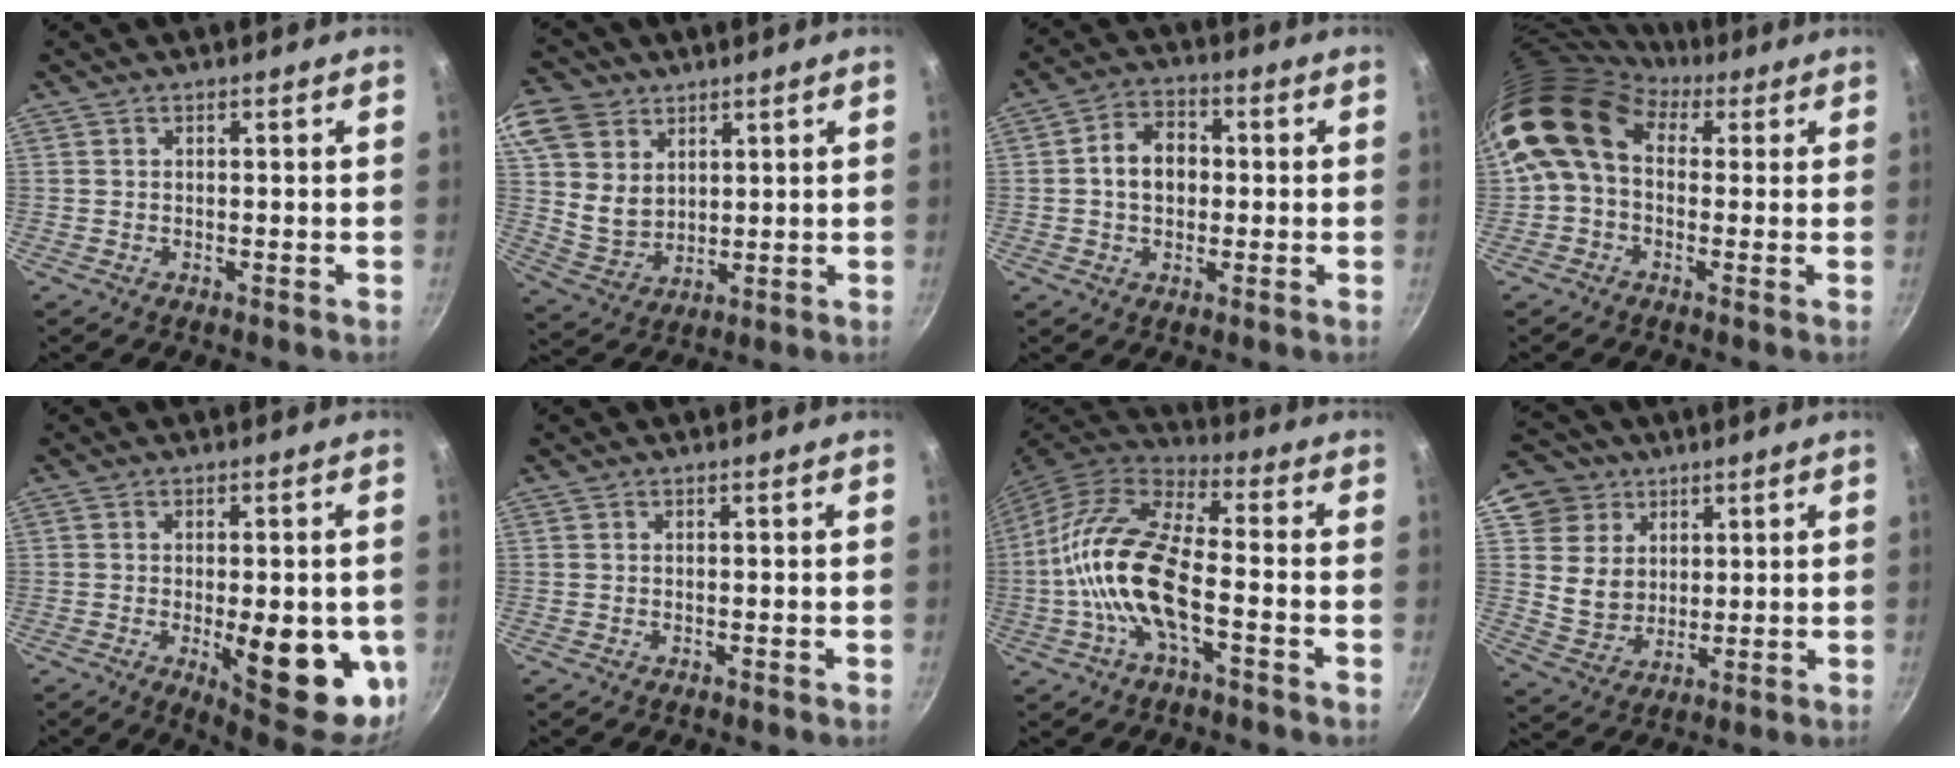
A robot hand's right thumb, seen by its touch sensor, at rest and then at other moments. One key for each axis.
{"total": 14.7, "fx": 7.1, "fy": 11.2, "fz": 6.4, "tx": -0.122, "ty": -0.013, "tz": 0.145}
{"total": 7.9, "fx": 0.2, "fy": 5.9, "fz": 5.2, "tx": -0.063, "ty": 0.019, "tz": -0.008}
{"total": 12.1, "fx": 2.4, "fy": 9.0, "fz": 7.8, "tx": -0.129, "ty": 0.020, "tz": 0.017}
{"total": 16.9, "fx": -3.3, "fy": 6.3, "fz": 15.3, "tx": -0.169, "ty": -0.018, "tz": -0.033}
{"total": 0.0}
{"total": 16.6, "fx": -3.7, "fy": 6.8, "fz": 14.7, "tx": -0.280, "ty": 0.036, "tz": -0.088}
{"total": 11.4, "fx": 5.0, "fy": 9.7, "fz": 3.5, "tx": -0.031, "ty": -0.013, "tz": 0.096}